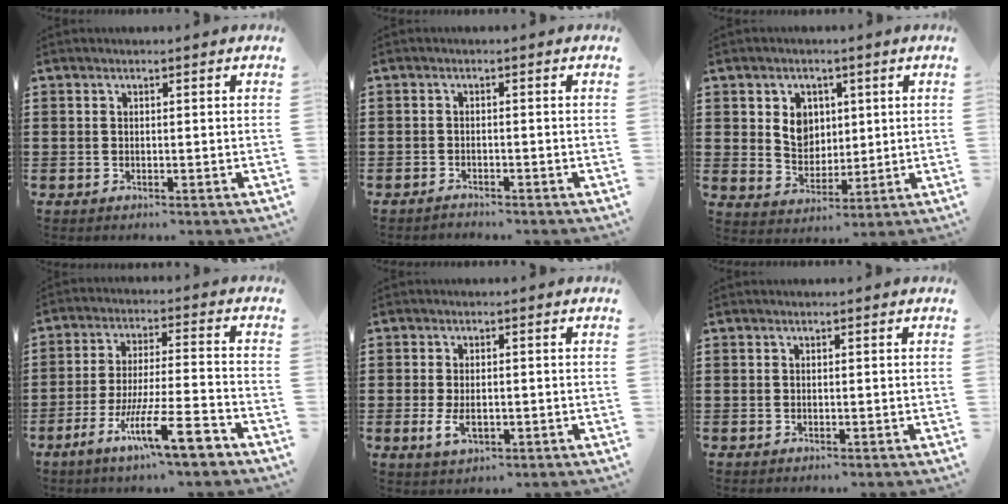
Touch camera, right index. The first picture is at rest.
{"total": 0.9, "force": [-0.9, 0.0, 0.1], "torque": [-0.005, -0.001, -0.019]}
{"total": 5.8, "force": [1.7, 5.0, 2.5], "torque": [-0.062, 0.013, 0.028]}
{"total": 13.0, "force": [-7.6, 1.9, 10.4], "torque": [-0.189, 0.010, -0.137]}
{"total": 3.3, "force": [-0.5, 1.6, 2.8], "torque": [-0.062, -0.005, -0.009]}
{"total": 0.0}